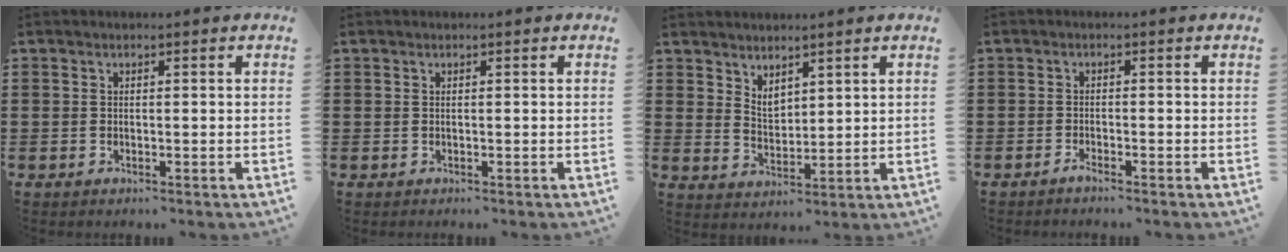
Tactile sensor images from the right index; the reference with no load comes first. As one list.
[{"total": 0.0}, {"total": 3.0, "force": [2.6, 1.4, 0.6], "torque": [-0.021, -0.002, 0.050]}, {"total": 0.9, "force": [-0.8, 0.0, 0.4], "torque": [-0.008, -0.002, -0.016]}]